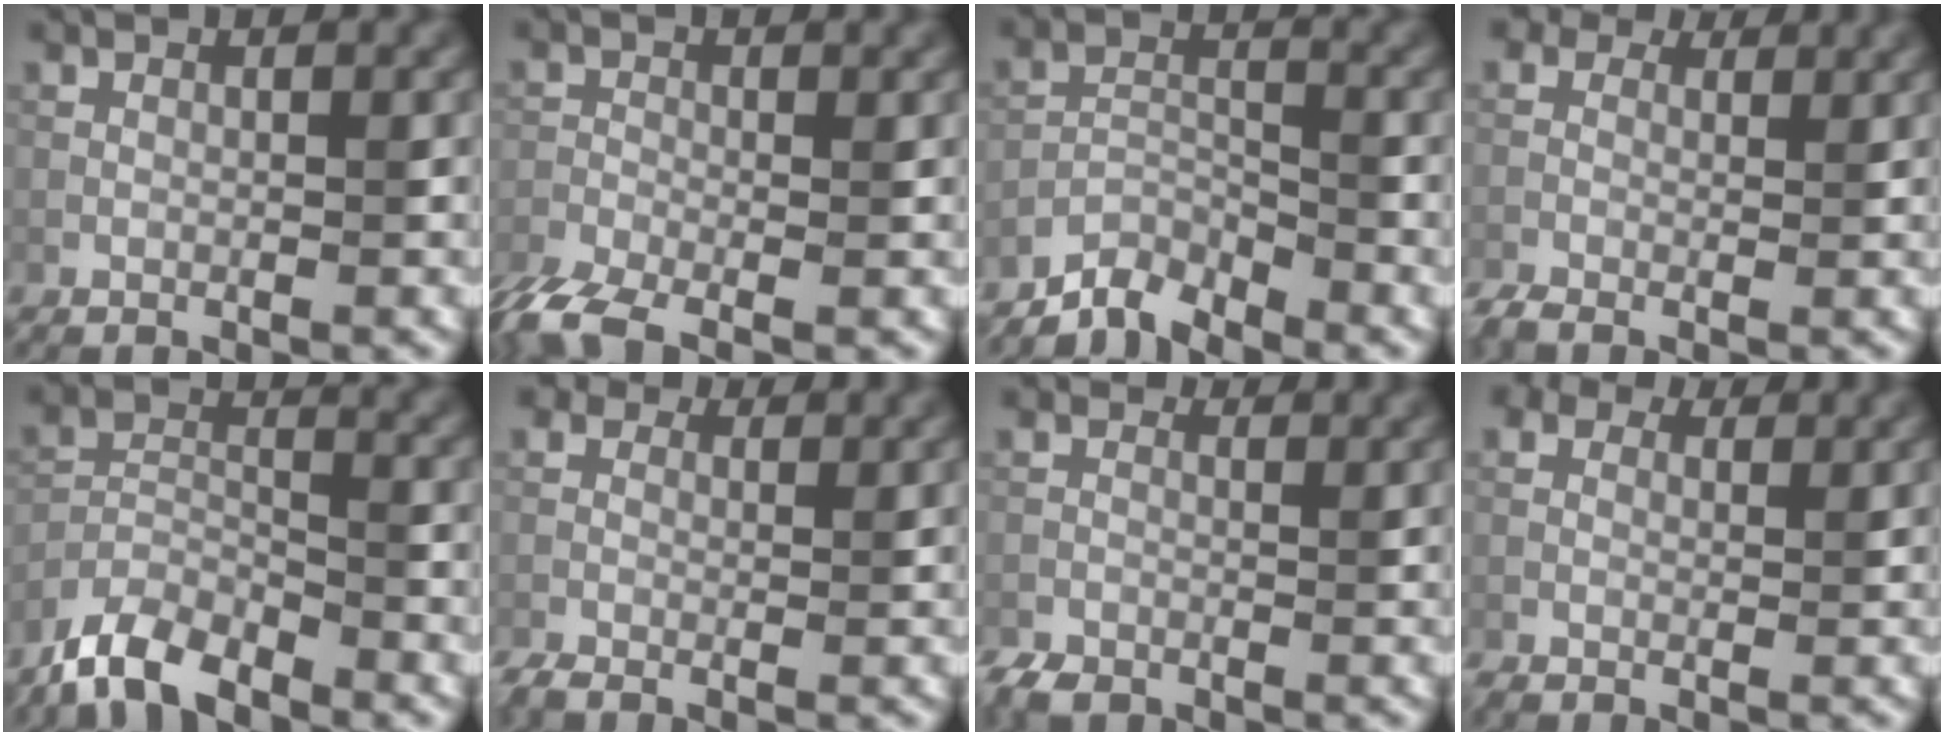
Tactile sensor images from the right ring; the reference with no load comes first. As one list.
[{"total": 6.3, "force": [-4.5, 2.1, 3.9], "torque": [-0.087, -0.023, -0.091]}, {"total": 3.1, "force": [-3.0, 0.3, -0.2], "torque": [0.001, 0.005, -0.061]}, {"total": 4.2, "force": [0.6, 3.1, 2.8], "torque": [-0.061, 0.000, 0.005]}, {"total": 5.4, "force": [-4.7, 1.8, 1.9], "torque": [-0.039, -0.006, -0.092]}, {"total": 4.0, "force": [0.4, 2.9, 2.6], "torque": [-0.056, -0.001, 0.004]}, {"total": 3.4, "force": [-1.5, 2.6, 1.6], "torque": [-0.027, -0.001, -0.032]}, {"total": 4.7, "force": [2.4, 3.1, 2.6], "torque": [-0.057, 0.007, 0.024]}]